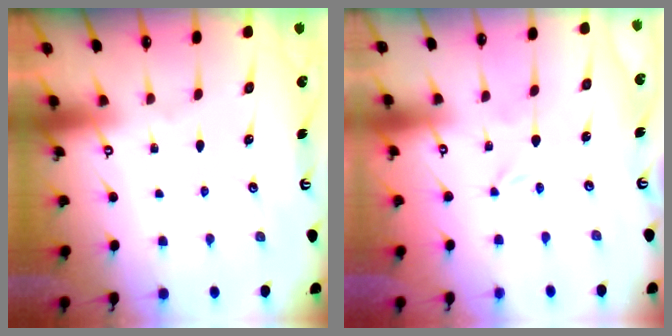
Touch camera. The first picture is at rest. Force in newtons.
{"total": 0.0}